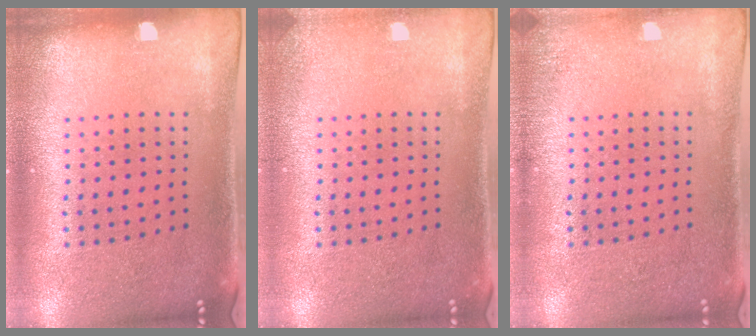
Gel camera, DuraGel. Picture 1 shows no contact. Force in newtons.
{"total": 1.1, "press": 1.1, "slide": 0.1}
{"total": 1.2, "press": 1.1, "slide": 0.2}